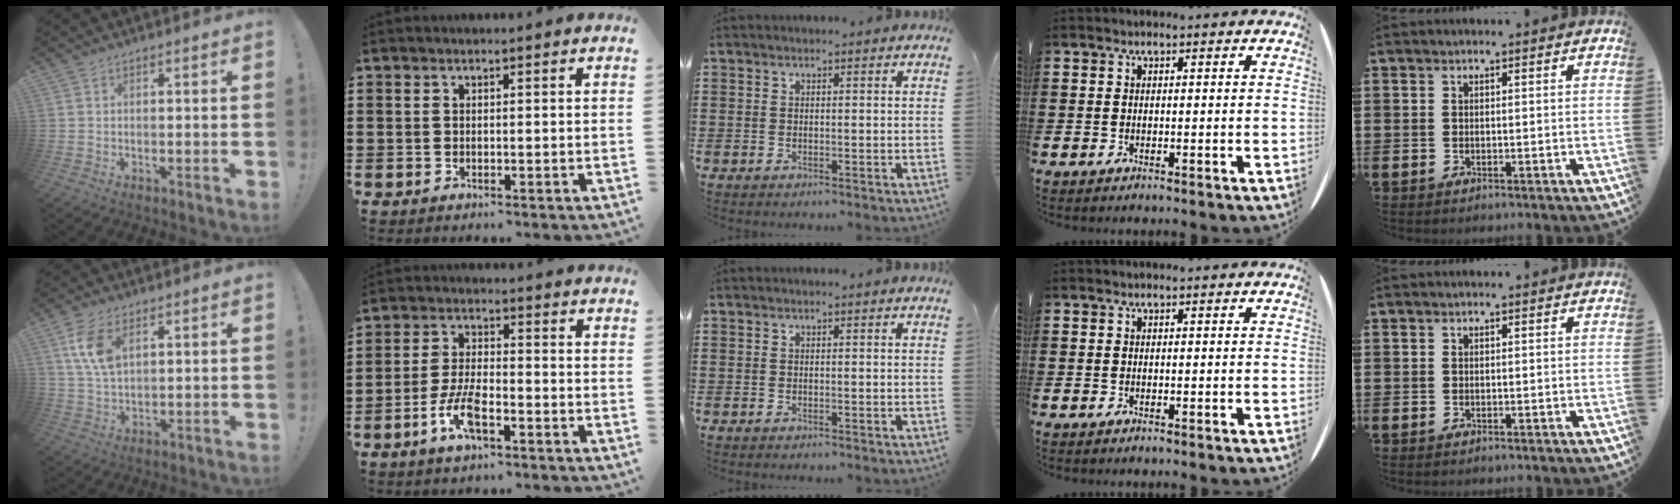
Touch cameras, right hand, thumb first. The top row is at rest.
{"thumb": {"total": 9.2, "force": [3.9, 5.1, 6.5], "torque": [-0.130, -0.008, 0.074]}, "index": {"total": 6.6, "force": [-3.3, 2.2, 5.3], "torque": [-0.126, -0.006, -0.066]}}